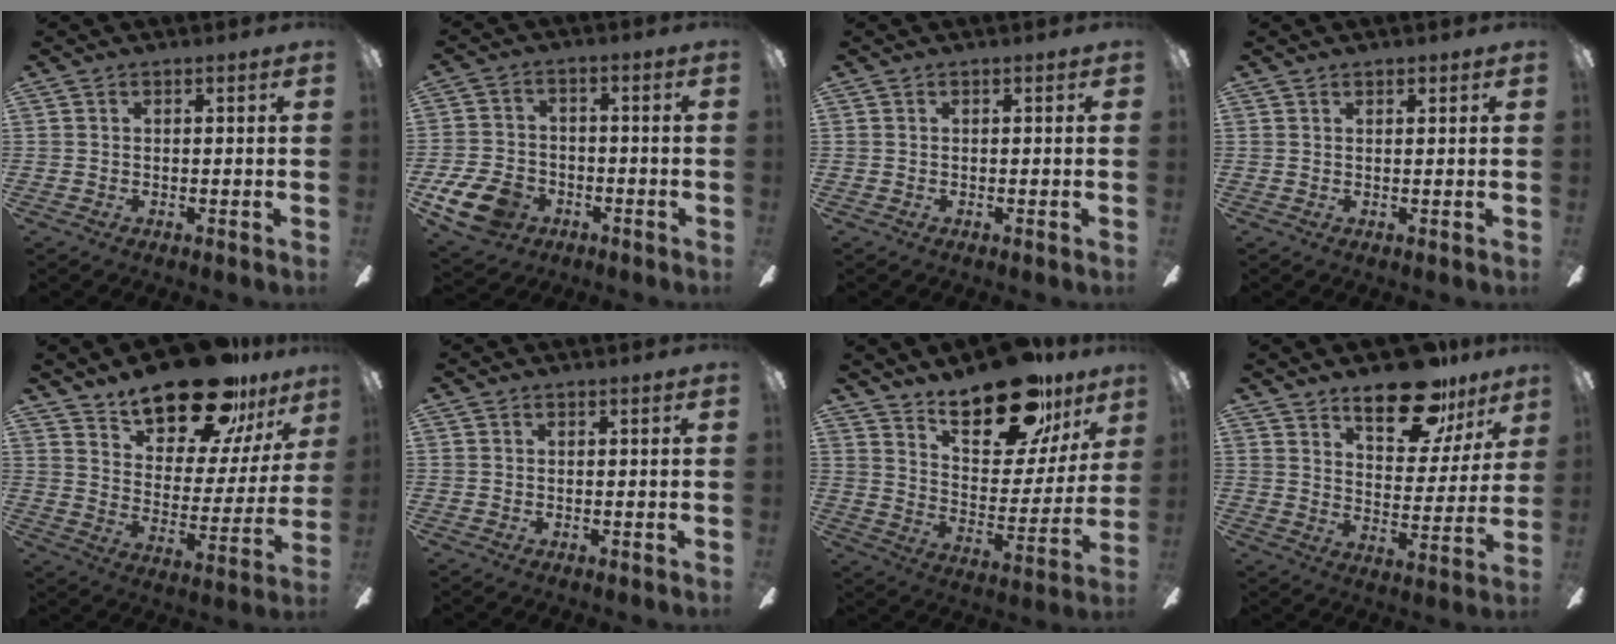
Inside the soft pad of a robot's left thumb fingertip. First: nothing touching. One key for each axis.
{"total": 10.9, "fx": -5.7, "fy": 7.2, "fz": 5.8, "tx": -0.132, "ty": 0.034, "tz": -0.103}
{"total": 0.0}
{"total": 0.8, "fx": 0.7, "fy": 0.3, "fz": 0.1, "tx": -0.003, "ty": 0.001, "tz": 0.013}
{"total": 21.4, "fx": 17.2, "fy": 7.5, "fz": 10.2, "tx": -0.165, "ty": -0.117, "tz": 0.296}
{"total": 0.0}
{"total": 21.9, "fx": 17.0, "fy": 8.0, "fz": 11.1, "tx": -0.169, "ty": -0.110, "tz": 0.288}
{"total": 16.6, "fx": 12.6, "fy": 6.8, "fz": 8.4, "tx": -0.117, "ty": -0.076, "tz": 0.216}